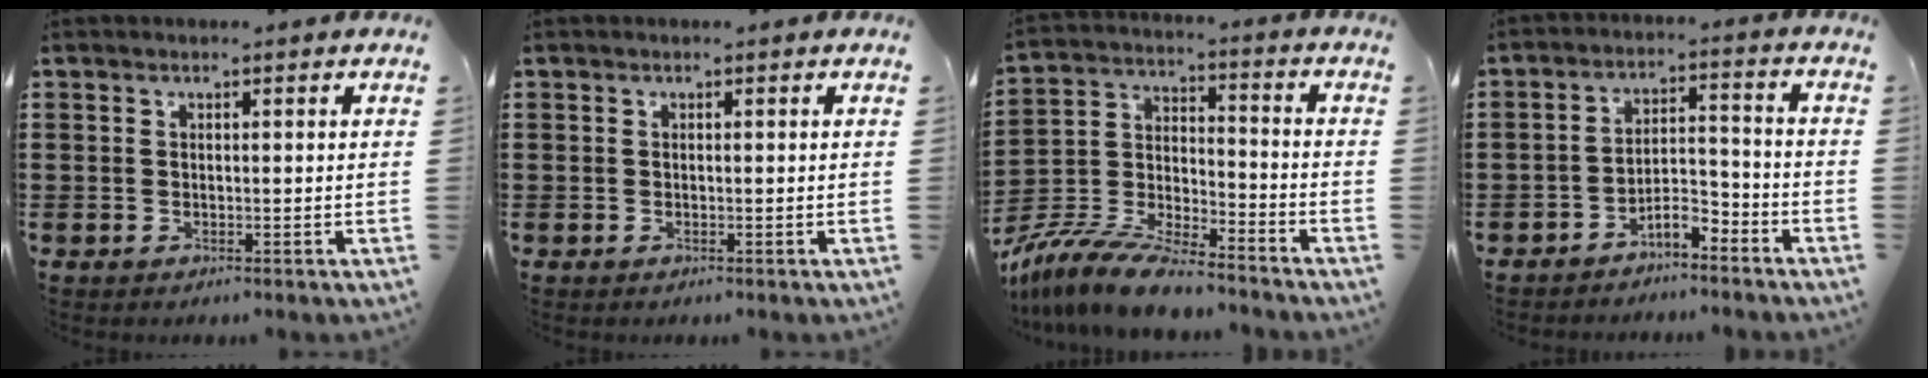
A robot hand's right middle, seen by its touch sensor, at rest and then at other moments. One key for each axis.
{"total": 0.0}
{"total": 10.8, "fx": -9.9, "fy": 1.4, "fz": 3.9, "tx": -0.088, "ty": 0.018, "tz": -0.202}
{"total": 5.1, "fx": -4.4, "fy": 1.3, "fz": 2.0, "tx": -0.034, "ty": 0.013, "tz": -0.087}